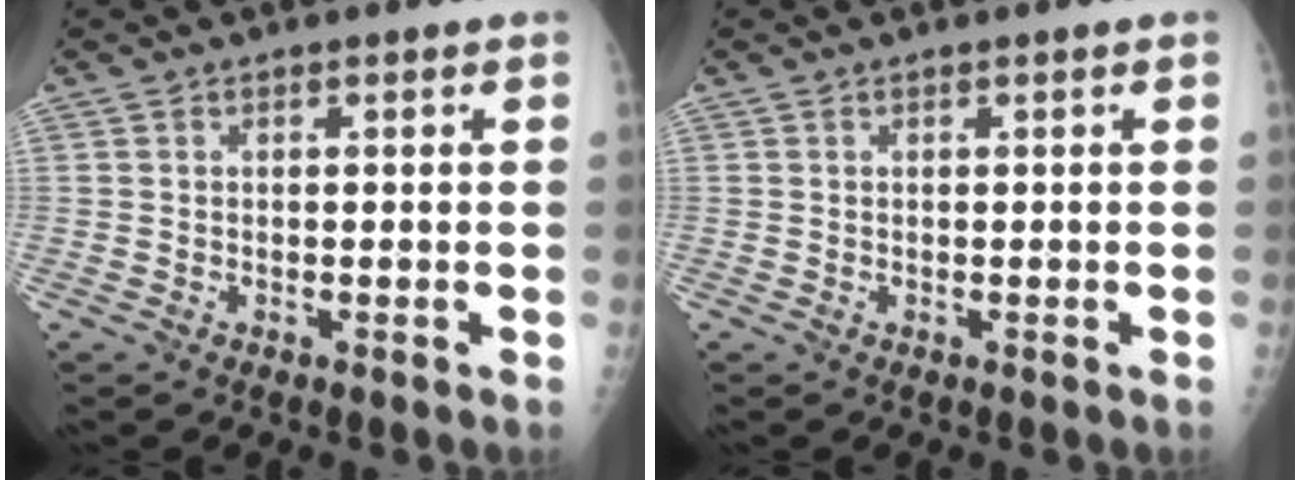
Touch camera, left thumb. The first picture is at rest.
{"total": 0.0}